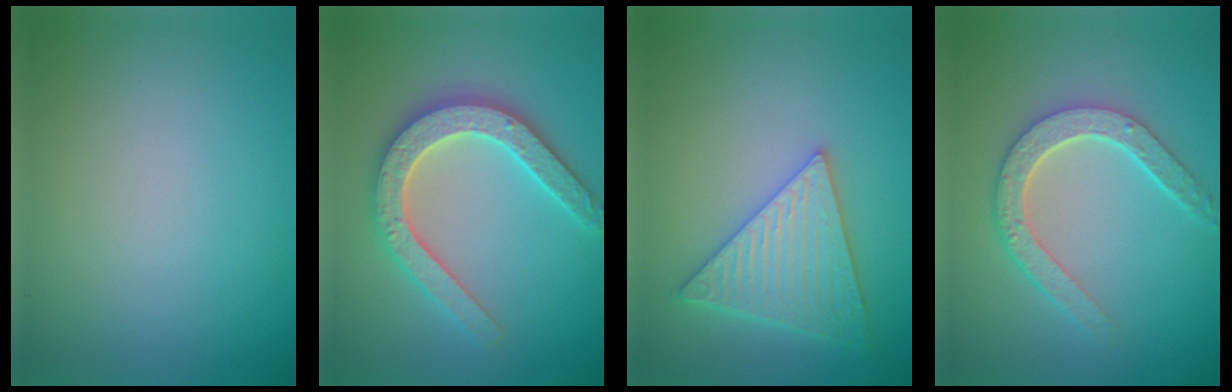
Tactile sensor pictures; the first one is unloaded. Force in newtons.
{"total": 4.7, "press": 4.6, "slide": 1.0}
{"total": 5.7, "press": 5.0, "slide": 2.9}
{"total": 4.5, "press": 3.6, "slide": 2.7}